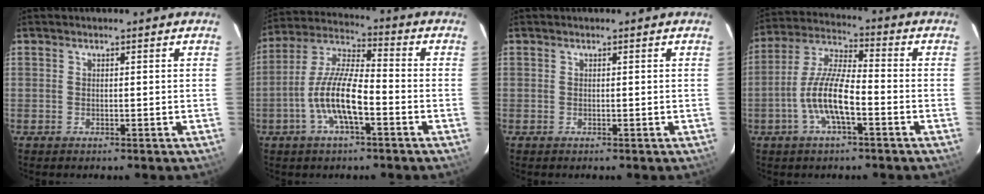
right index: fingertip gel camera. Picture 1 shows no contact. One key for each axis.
{"total": 11.4, "fx": -4.3, "fy": 2.9, "fz": 10.2, "tx": -0.214, "ty": 0.003, "tz": -0.083}
{"total": 0.0}
{"total": 10.5, "fx": -3.9, "fy": 2.6, "fz": 9.4, "tx": -0.200, "ty": 0.004, "tz": -0.076}